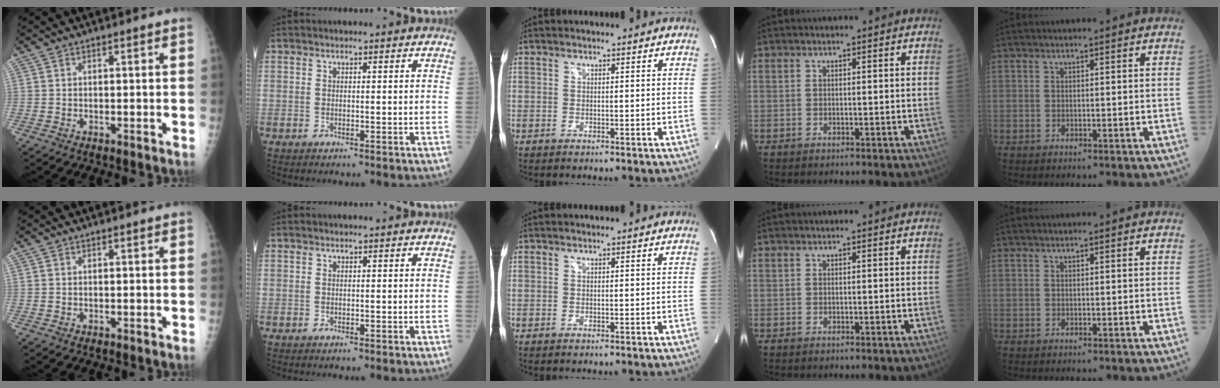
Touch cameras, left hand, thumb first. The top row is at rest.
{}